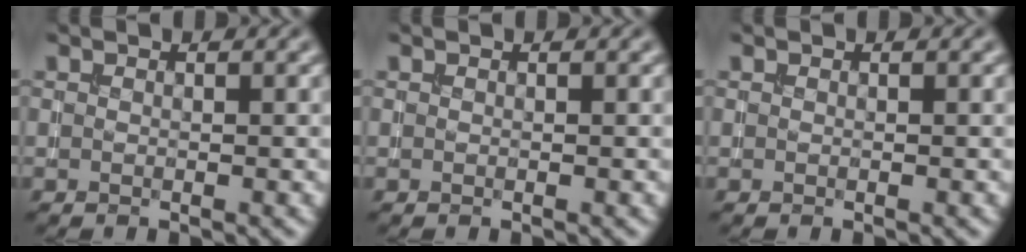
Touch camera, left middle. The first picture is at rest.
{"total": 0.0}
{"total": 0.0}